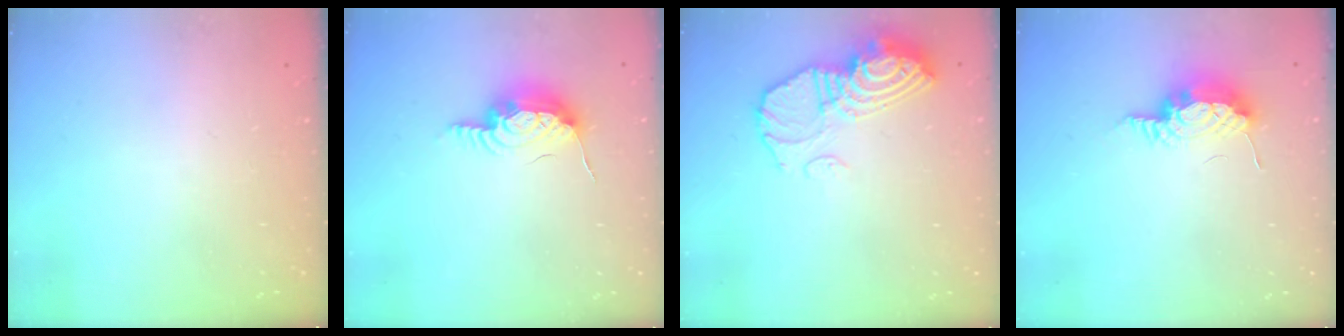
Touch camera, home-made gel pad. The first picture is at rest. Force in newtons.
{"total": 16.0, "press": 12.5, "slide": 10.0}
{"total": 14.3, "press": 14.2, "slide": 1.4}
{"total": 16.0, "press": 11.3, "slide": 11.4}